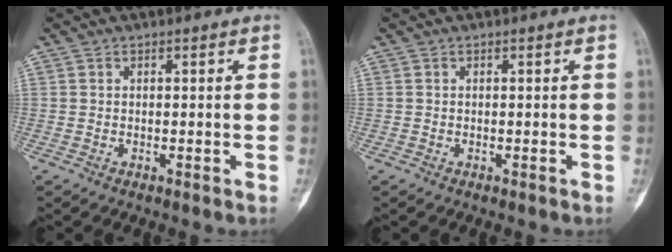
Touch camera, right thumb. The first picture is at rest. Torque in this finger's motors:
{"motor_torque": [-0.14, 0.28, -0.06, -0.09, 0.03]}